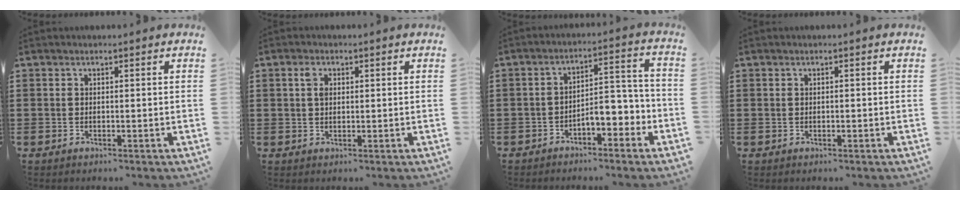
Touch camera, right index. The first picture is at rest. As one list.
[{"total": 2.3, "force": [0.7, 1.4, 1.7], "torque": [-0.038, 0.008, 0.011]}, {"total": 5.1, "force": [-3.1, 2.0, 3.5], "torque": [-0.053, 0.005, -0.063]}, {"total": 0.0}]